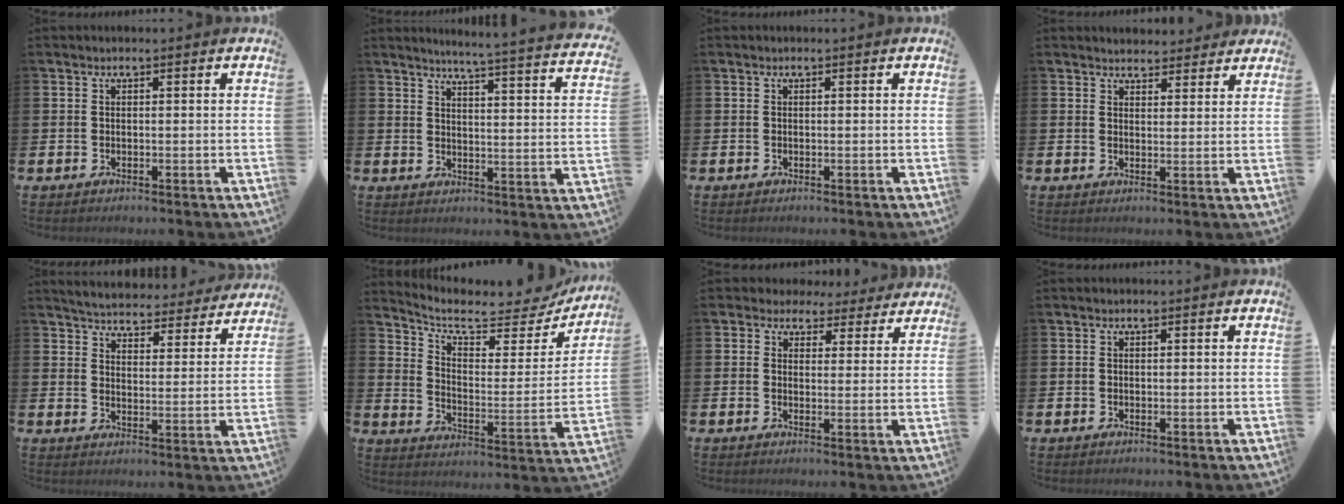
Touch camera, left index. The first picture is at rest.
{"total": 4.4, "force": [4.2, -0.9, 1.0], "torque": [-0.025, -0.048, 0.065]}
{"total": 0.0}
{"total": 3.4, "force": [3.3, 1.0, -0.3], "torque": [0.006, -0.016, 0.059]}
{"total": 5.1, "force": [5.0, 0.6, 0.4], "torque": [-0.028, -0.041, 0.085]}
{"total": 7.0, "force": [6.1, 2.4, 2.5], "torque": [-0.071, -0.054, 0.095]}
{"total": 3.4, "force": [2.7, 2.0, 0.1], "torque": [-0.009, -0.018, 0.043]}
{"total": 0.0}